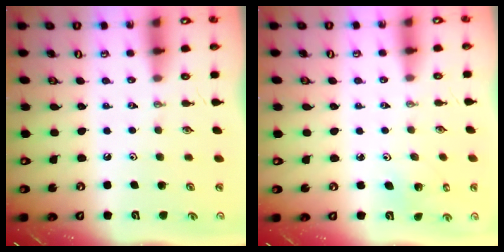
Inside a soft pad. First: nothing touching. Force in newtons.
{"total": 2.2, "press": 2.2, "slide": 0.2}